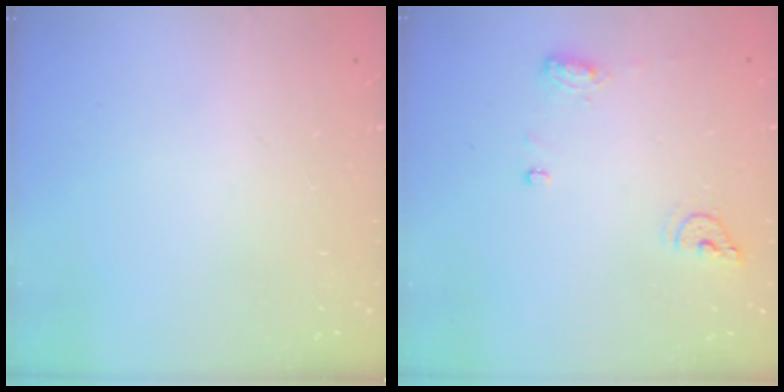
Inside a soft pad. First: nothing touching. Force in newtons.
{"total": 7.9, "press": 7.8, "slide": 1.1}